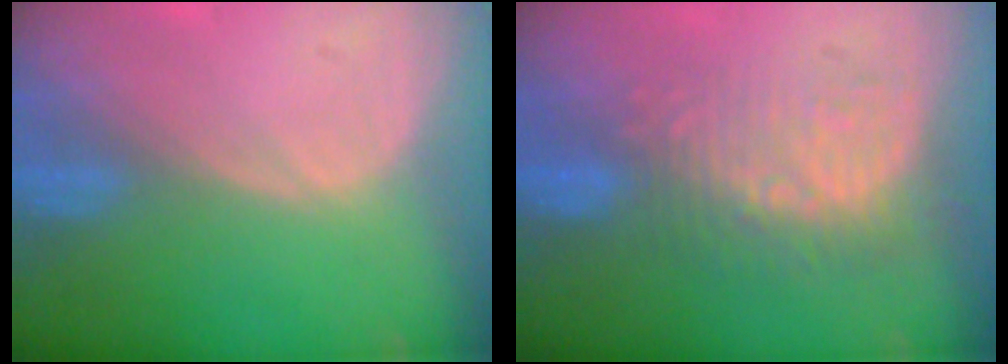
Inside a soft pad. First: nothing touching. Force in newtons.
{"total": 9.8, "press": 8.7, "slide": 4.5}